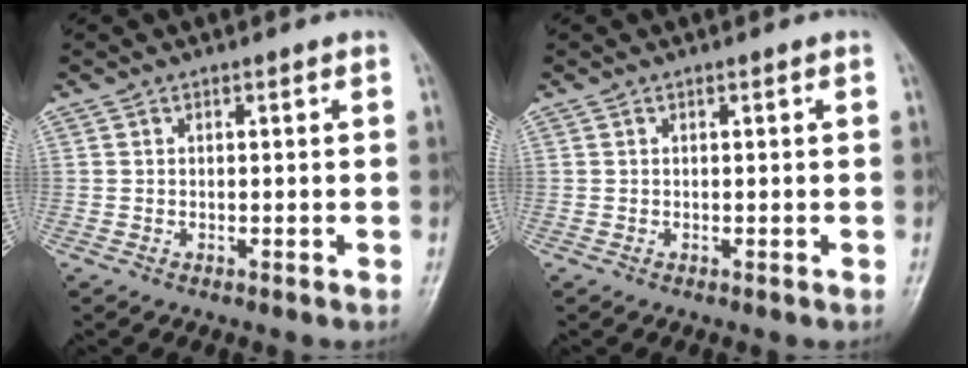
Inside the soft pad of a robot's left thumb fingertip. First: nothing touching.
{"total": 0.0}